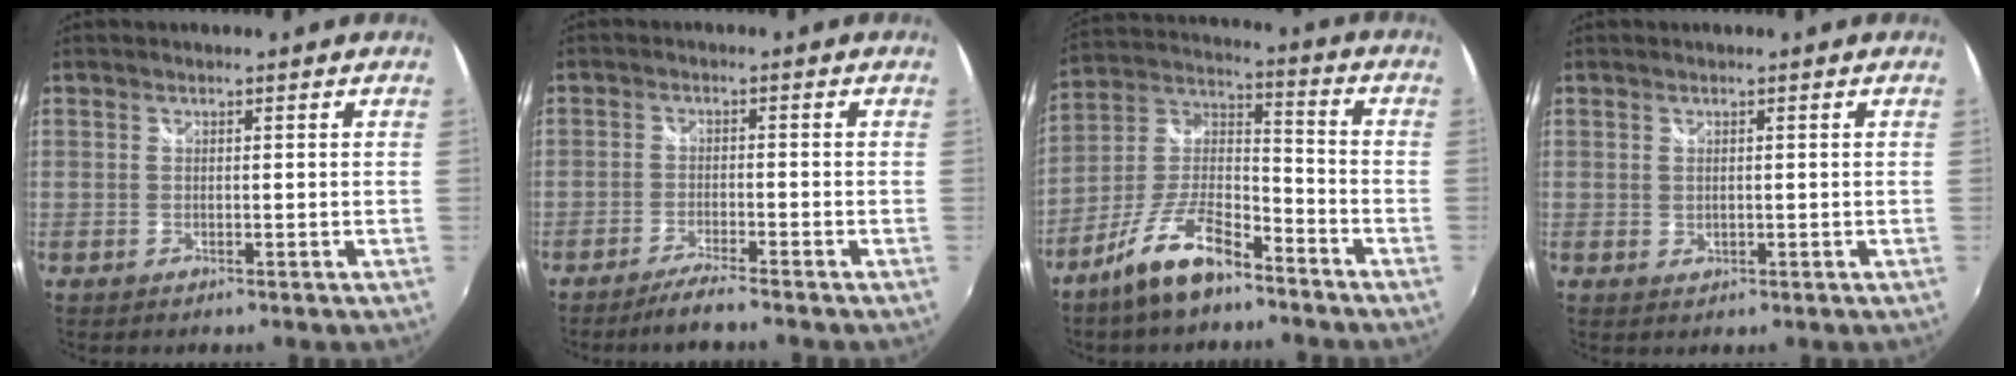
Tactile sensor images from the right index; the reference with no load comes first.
{"total": 4.4, "force": [-3.8, -0.1, 2.1], "torque": [-0.062, -0.007, -0.074]}
{"total": 13.3, "force": [-9.1, 4.5, 8.5], "torque": [-0.183, 0.009, -0.170]}
{"total": 1.1, "force": [0.3, 0.7, 0.8], "torque": [-0.013, -0.001, 0.006]}